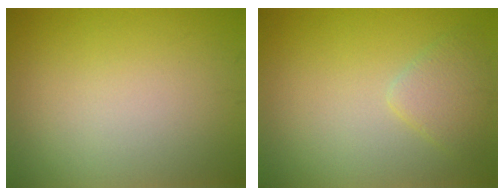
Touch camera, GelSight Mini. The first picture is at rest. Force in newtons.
{"total": 2.3, "press": 2.3, "slide": 0.1}